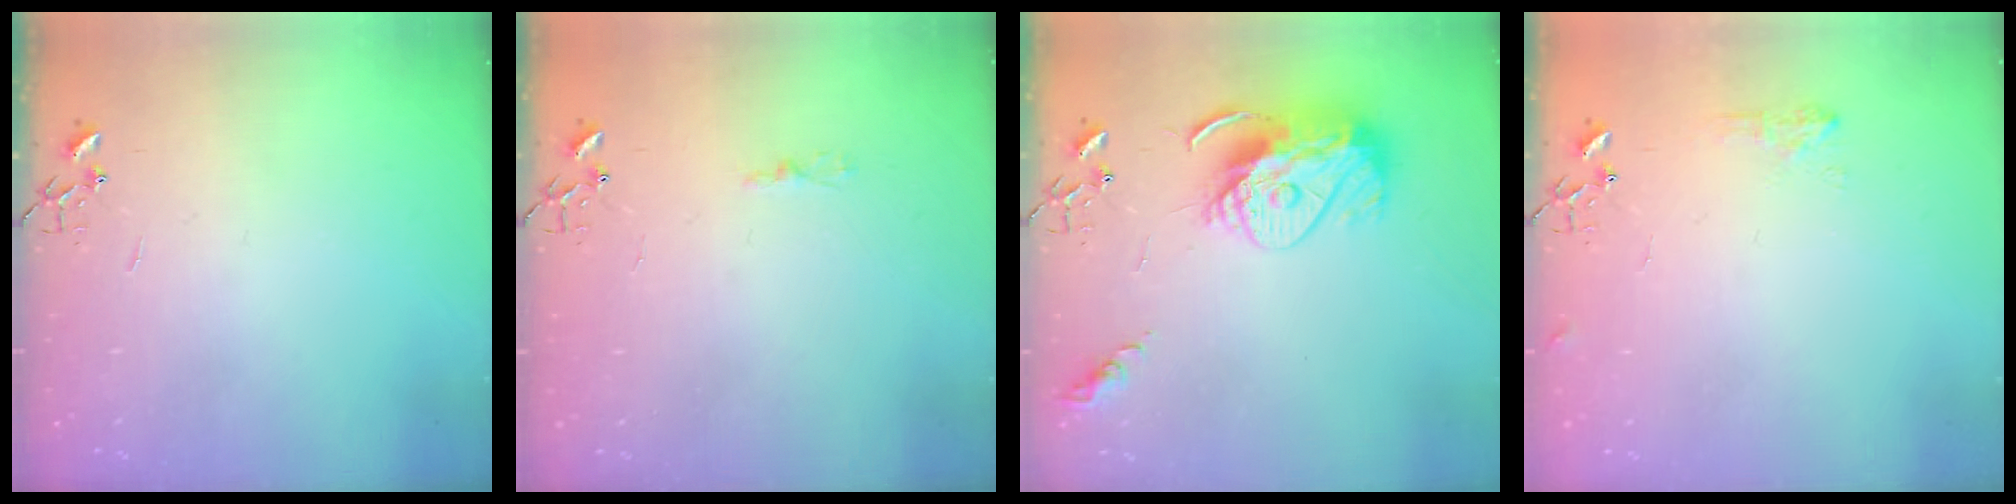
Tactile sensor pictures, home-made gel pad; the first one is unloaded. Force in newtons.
{"total": 3.1, "press": 3.1, "slide": 0.3}
{"total": 14.0, "press": 13.9, "slide": 1.4}
{"total": 6.4, "press": 6.3, "slide": 0.8}